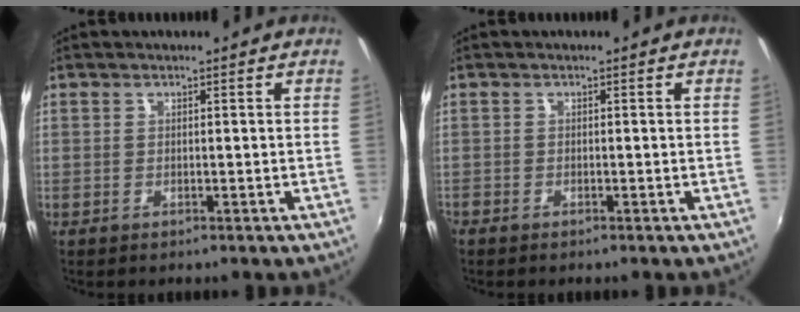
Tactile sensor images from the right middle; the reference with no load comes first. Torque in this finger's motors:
{"motor_torque": [0.43, -0.41, 0.26, 0.15]}